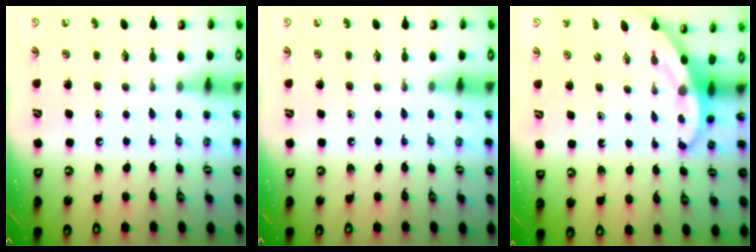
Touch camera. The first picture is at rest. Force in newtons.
{"total": 0.0}
{"total": 3.3, "press": 3.3, "slide": 0.2}